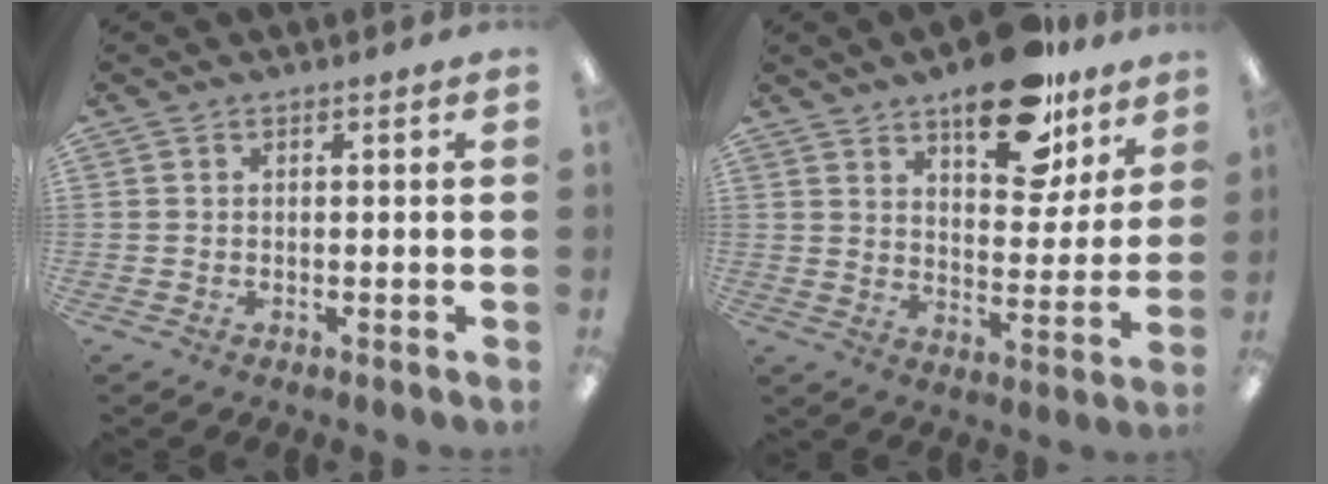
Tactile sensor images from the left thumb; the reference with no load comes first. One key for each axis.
{"total": 17.1, "fx": 11.9, "fy": 7.8, "fz": 9.6, "tx": -0.123, "ty": -0.066, "tz": 0.200}